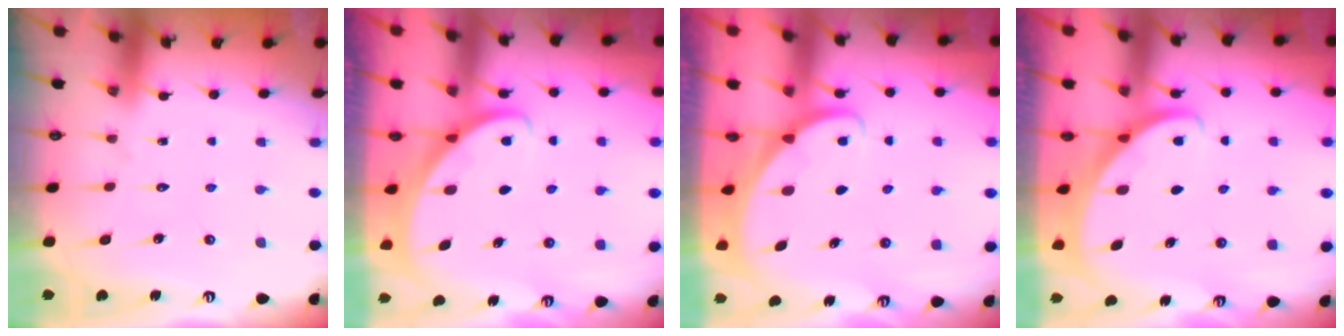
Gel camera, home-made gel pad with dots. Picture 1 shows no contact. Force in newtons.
{"total": 2.7, "press": 2.7, "slide": 0.3}
{"total": 1.8, "press": 1.8, "slide": 0.0}
{"total": 2.6, "press": 2.6, "slide": 0.2}